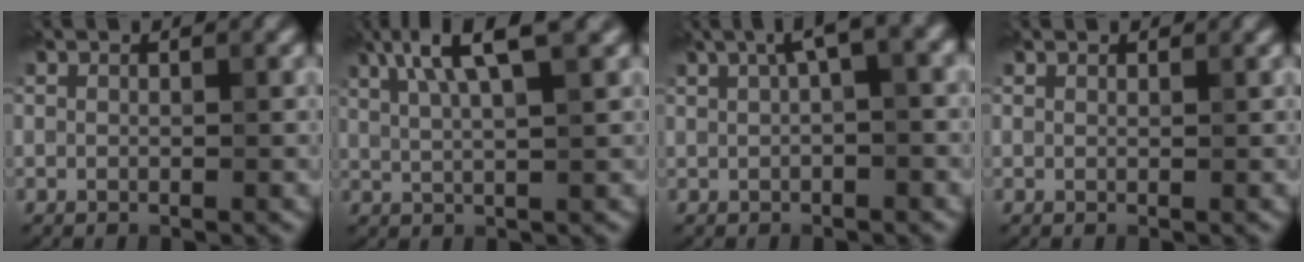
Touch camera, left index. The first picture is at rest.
{"total": 6.1, "force": [3.4, 1.3, 5.0], "torque": [-0.081, 0.014, 0.055]}
{"total": 4.1, "force": [1.7, 0.9, 3.6], "torque": [-0.055, 0.017, 0.022]}
{"total": 0.7, "force": [0.6, 0.2, -0.2], "torque": [0.005, -0.002, 0.007]}